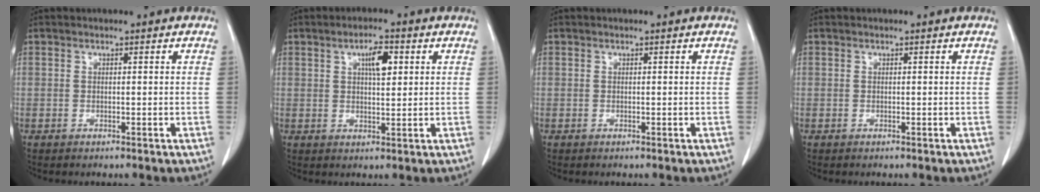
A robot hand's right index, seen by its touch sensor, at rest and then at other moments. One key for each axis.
{"total": 4.5, "fx": 1.6, "fy": 1.3, "fz": 4.0, "tx": -0.068, "ty": 0.004, "tz": 0.027}
{"total": 0.0}
{"total": 0.0}